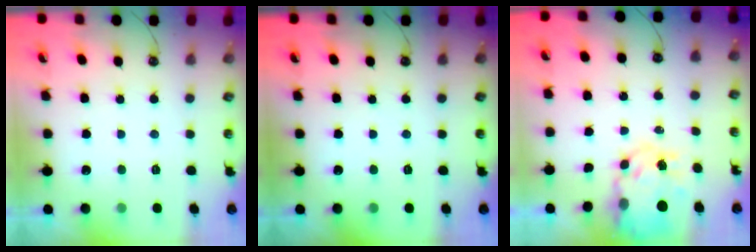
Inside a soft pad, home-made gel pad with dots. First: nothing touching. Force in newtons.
{"total": 0.0}
{"total": 11.1, "press": 11.1, "slide": 0.9}